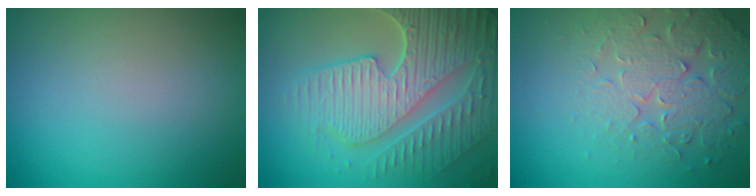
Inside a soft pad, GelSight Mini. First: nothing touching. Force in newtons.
{"total": 8.8, "press": 6.4, "slide": 6.0}
{"total": 4.1, "press": 3.9, "slide": 1.3}